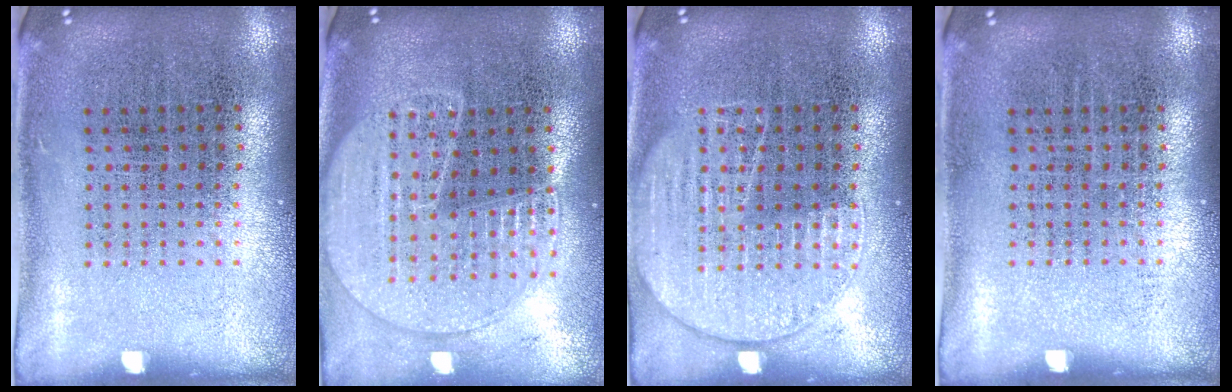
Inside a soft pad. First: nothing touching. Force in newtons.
{"total": 1.7, "press": 1.6, "slide": 0.6}
{"total": 2.4, "press": 2.4, "slide": 0.2}
{"total": 0.0}